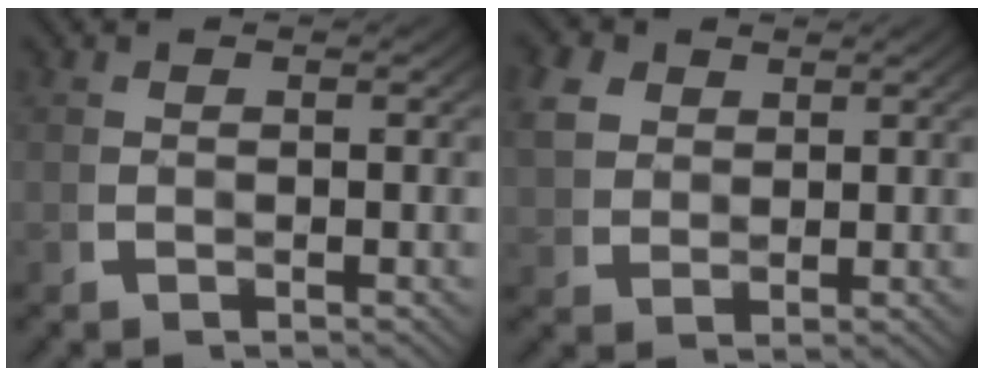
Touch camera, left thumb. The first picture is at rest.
{"total": 4.2, "force": [2.4, 2.9, 1.9], "torque": [-0.042, -0.003, 0.051]}